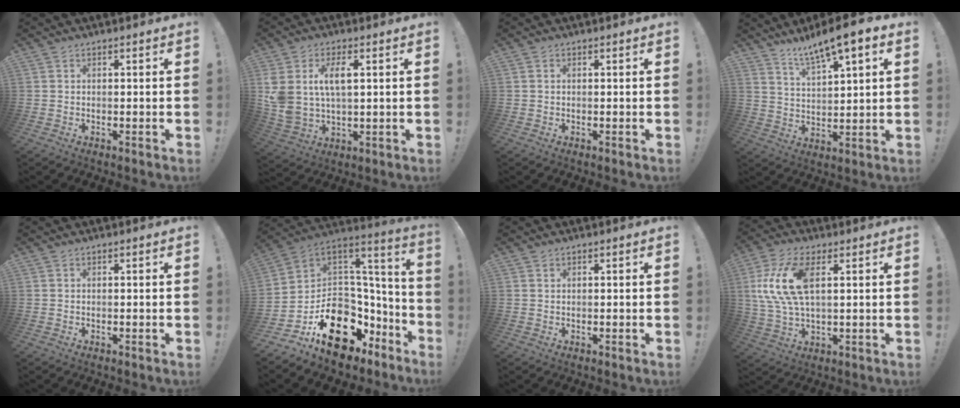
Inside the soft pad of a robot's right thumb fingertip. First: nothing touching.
{"total": 9.9, "force": [3.3, 5.4, 7.6], "torque": [-0.162, -0.006, 0.059]}
{"total": 0.0}
{"total": 9.8, "force": [7.8, 1.7, 5.7], "torque": [-0.102, -0.048, 0.134]}
{"total": 0.0}
{"total": 19.6, "force": [-8.0, 14.4, 10.7], "torque": [-0.140, 0.023, -0.097]}
{"total": 0.6, "force": [0.4, 0.4, 0.1], "torque": [0.003, -0.002, 0.008]}
{"total": 14.2, "force": [3.6, 6.9, 11.8], "torque": [-0.234, -0.007, 0.065]}